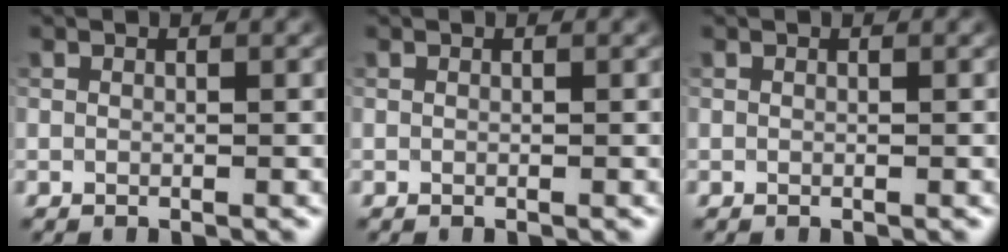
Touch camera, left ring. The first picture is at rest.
{"total": 0.0}
{"total": 0.0}